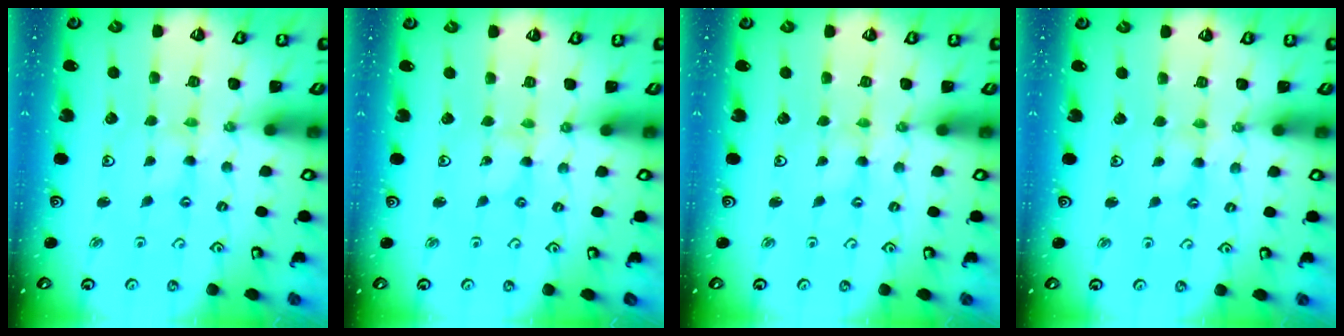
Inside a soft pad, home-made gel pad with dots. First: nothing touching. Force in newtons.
{"total": 0.0}
{"total": 0.0}
{"total": 1.0, "press": 1.0, "slide": 0.2}